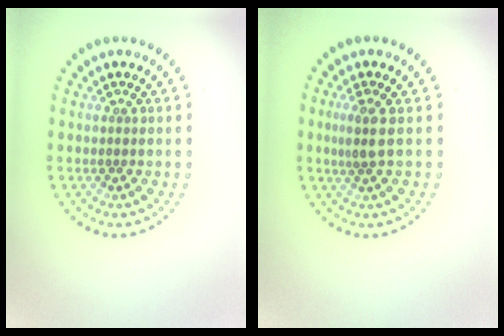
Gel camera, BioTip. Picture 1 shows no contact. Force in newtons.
{"total": 2.0, "press": 1.6, "slide": 1.1}